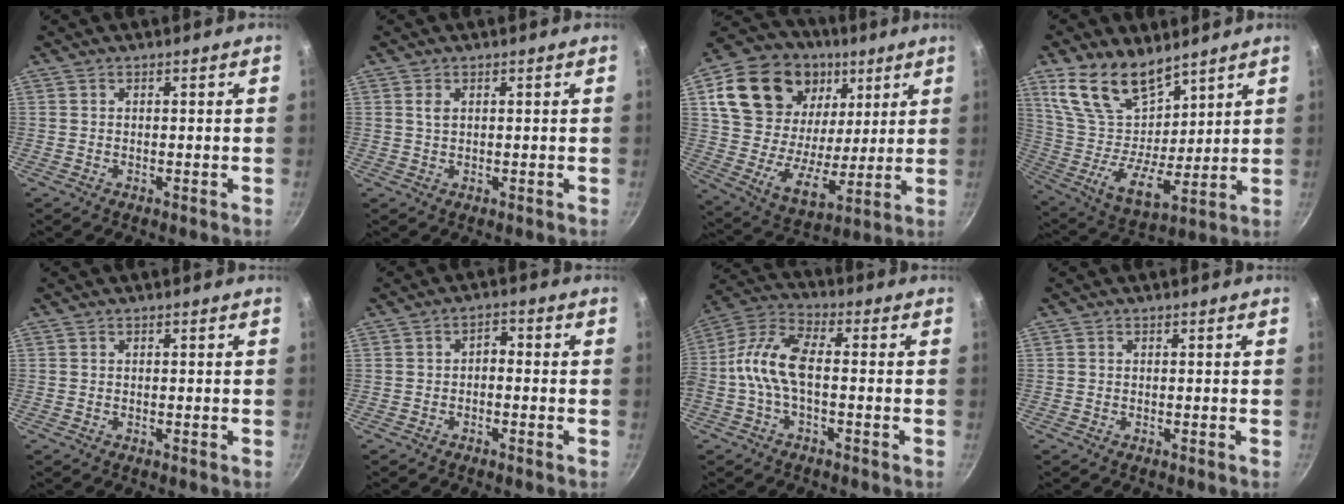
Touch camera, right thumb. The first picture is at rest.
{"total": 1.4, "force": [0.5, 0.8, 1.0], "torque": [-0.018, -0.002, 0.011]}
{"total": 25.8, "force": [10.4, 18.2, 15.0], "torque": [-0.243, -0.032, 0.186]}
{"total": 17.2, "force": [11.3, 8.9, 9.3], "torque": [-0.155, -0.075, 0.229]}
{"total": 0.0}
{"total": 2.3, "force": [-0.7, 1.4, 1.6], "torque": [-0.021, 0.016, -0.015]}
{"total": 10.6, "force": [-1.8, 4.9, 9.2], "torque": [-0.201, 0.036, -0.053]}
{"total": 0.0}